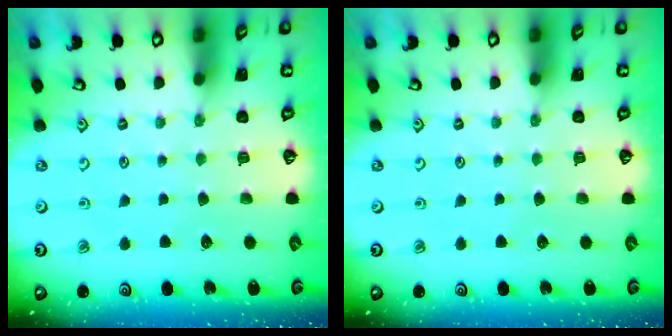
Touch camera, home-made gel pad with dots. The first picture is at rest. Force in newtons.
{"total": 0.0}